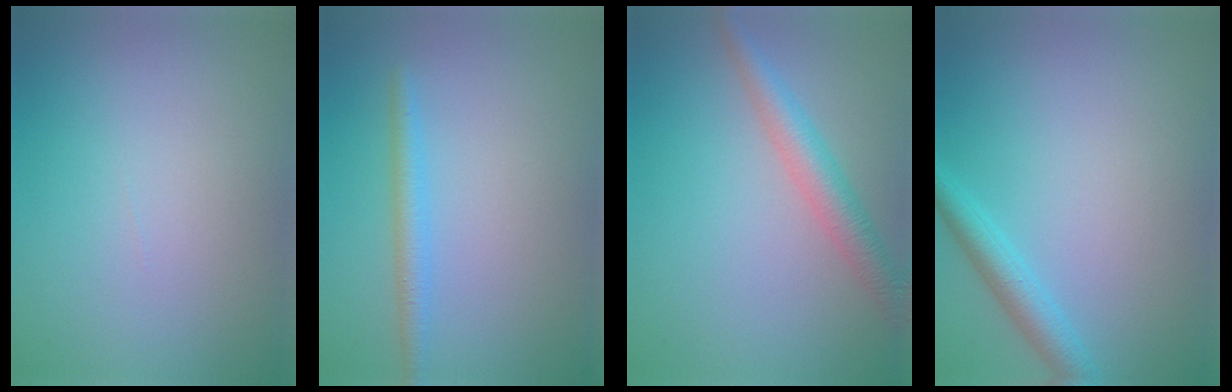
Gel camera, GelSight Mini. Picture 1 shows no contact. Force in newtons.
{"total": 1.9, "press": 1.9, "slide": 0.2}
{"total": 3.4, "press": 3.4, "slide": 0.1}
{"total": 2.7, "press": 2.7, "slide": 0.2}